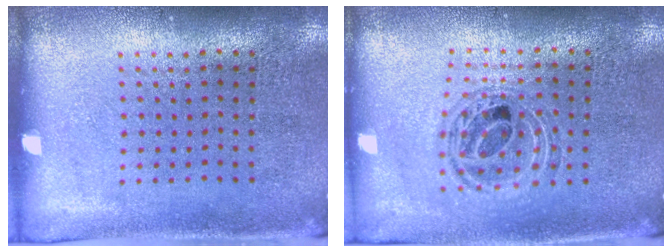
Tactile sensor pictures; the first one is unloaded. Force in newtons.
{"total": 0.7, "press": 0.7, "slide": 0.2}